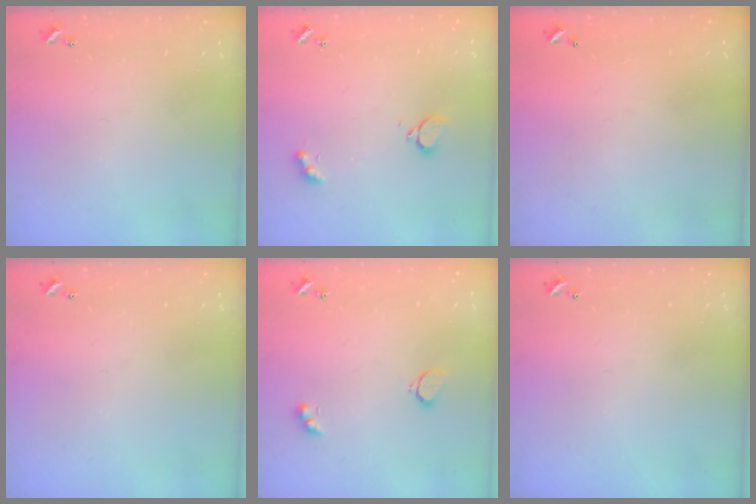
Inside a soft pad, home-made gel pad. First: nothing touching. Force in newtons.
{"total": 2.9, "press": 2.9, "slide": 0.6}
{"total": 2.8, "press": 2.8, "slide": 0.1}
{"total": 0.0}
{"total": 2.6, "press": 2.5, "slide": 0.5}
{"total": 0.0}